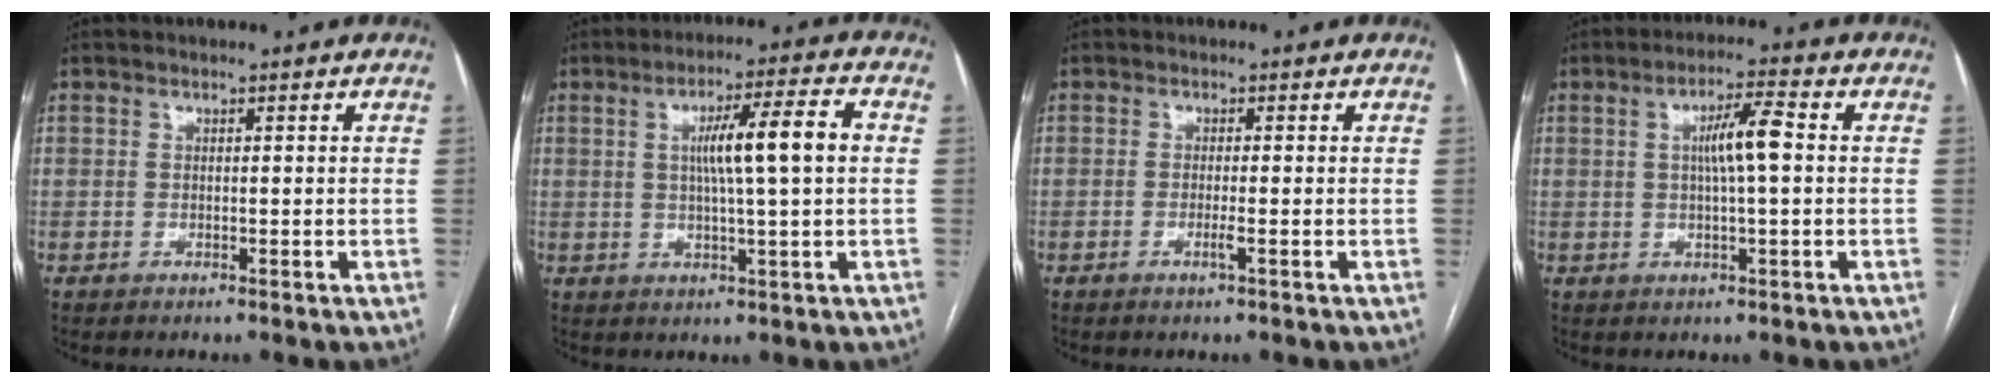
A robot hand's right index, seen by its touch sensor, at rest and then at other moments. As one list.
[{"total": 9.4, "force": [1.2, 0.1, 9.3], "torque": [-0.151, 0.012, 0.021]}, {"total": 1.4, "force": [-0.6, -0.2, 1.2], "torque": [-0.025, -0.002, -0.012]}, {"total": 6.0, "force": [0.6, 0.5, 6.0], "torque": [-0.105, 0.011, 0.010]}]